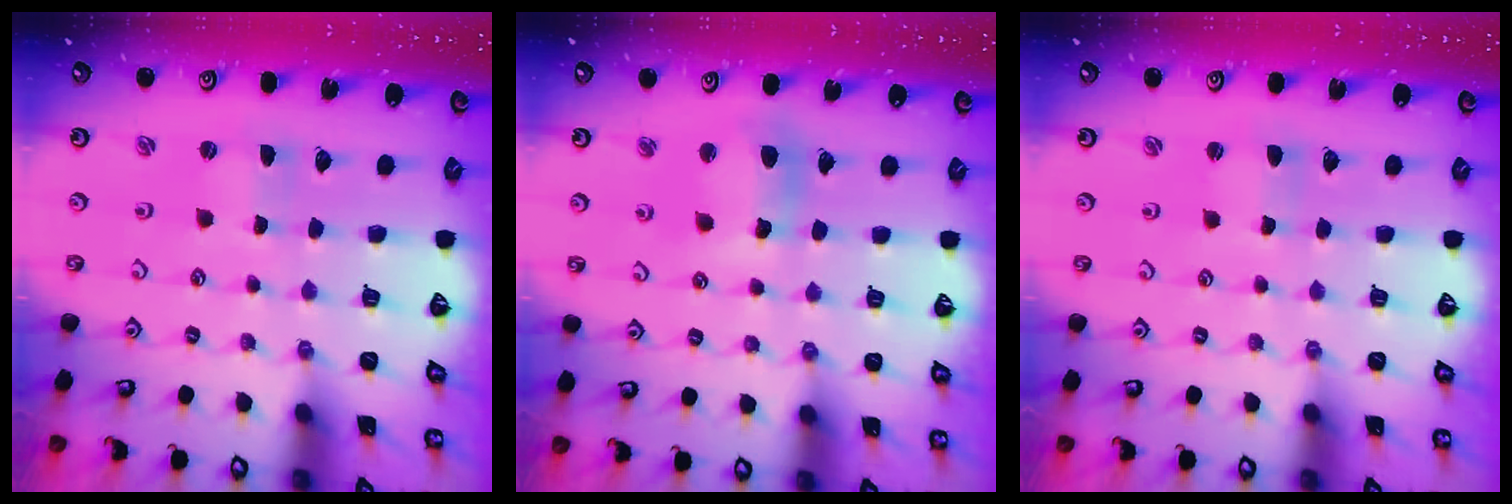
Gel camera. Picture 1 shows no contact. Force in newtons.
{"total": 10.7, "press": 10.6, "slide": 1.3}
{"total": 2.2, "press": 2.2, "slide": 0.3}